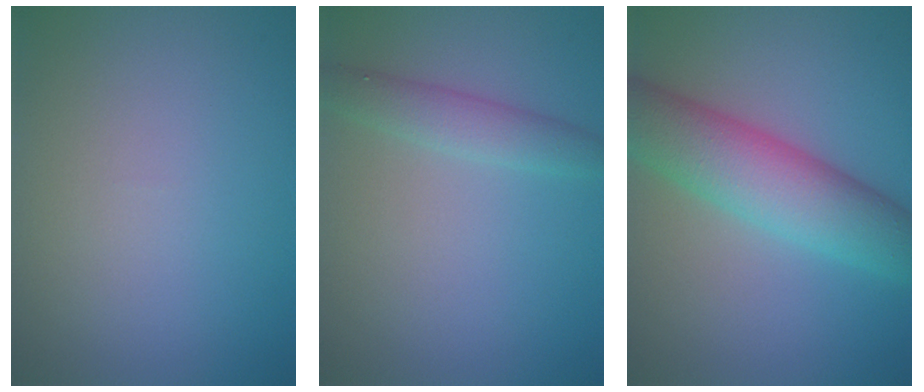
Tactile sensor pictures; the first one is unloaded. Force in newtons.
{"total": 2.4, "press": 2.4, "slide": 0.1}
{"total": 7.6, "press": 7.6, "slide": 0.3}